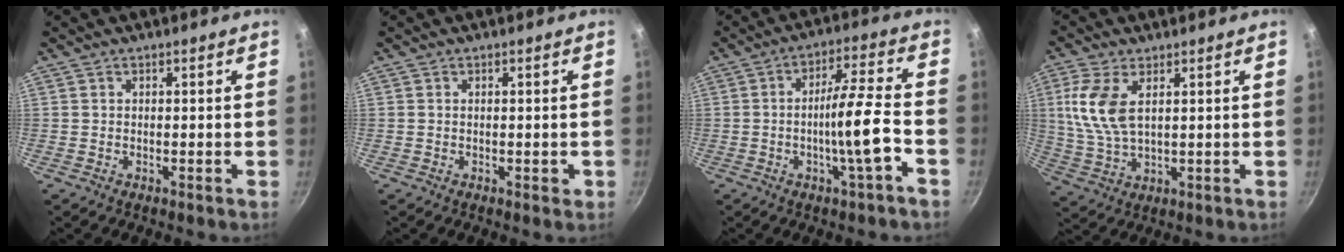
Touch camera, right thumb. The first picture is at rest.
{"total": 1.3, "force": [-0.3, 0.5, 1.1], "torque": [-0.012, 0.001, -0.003]}
{"total": 11.7, "force": [-3.5, 1.0, 11.1], "torque": [-0.192, 0.039, -0.065]}
{"total": 9.6, "force": [2.7, 4.8, 7.9], "torque": [-0.169, -0.006, 0.060]}